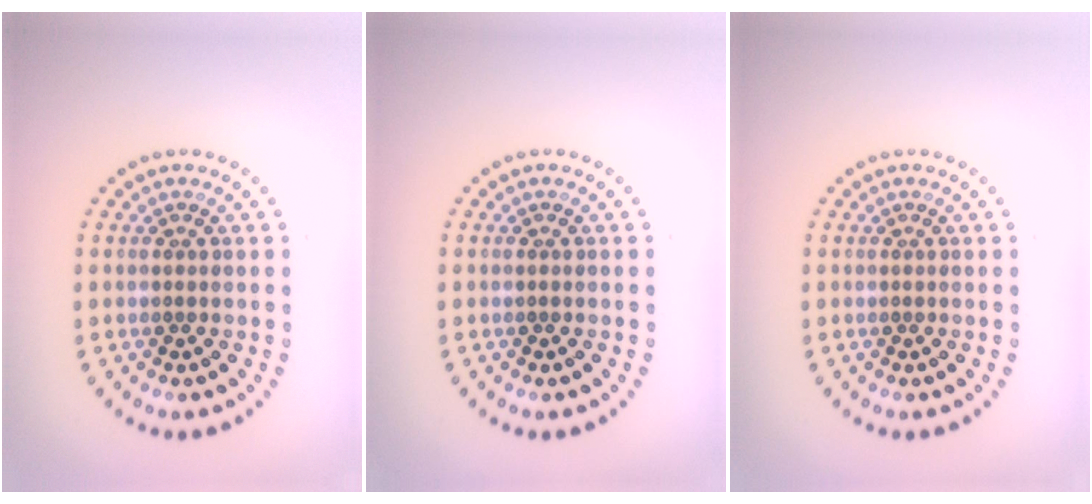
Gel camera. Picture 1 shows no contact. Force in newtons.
{"total": 0.0}
{"total": 0.0}